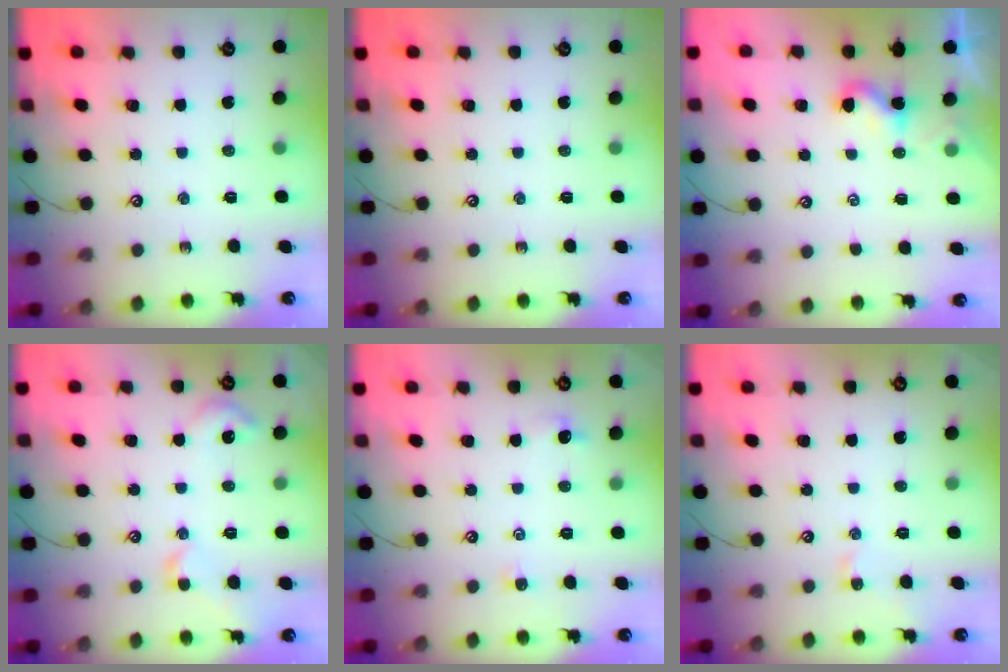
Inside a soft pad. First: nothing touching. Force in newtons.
{"total": 0.0}
{"total": 2.3, "press": 2.3, "slide": 0.2}
{"total": 4.3, "press": 4.2, "slide": 0.7}
{"total": 0.0}
{"total": 1.3, "press": 1.3, "slide": 0.3}